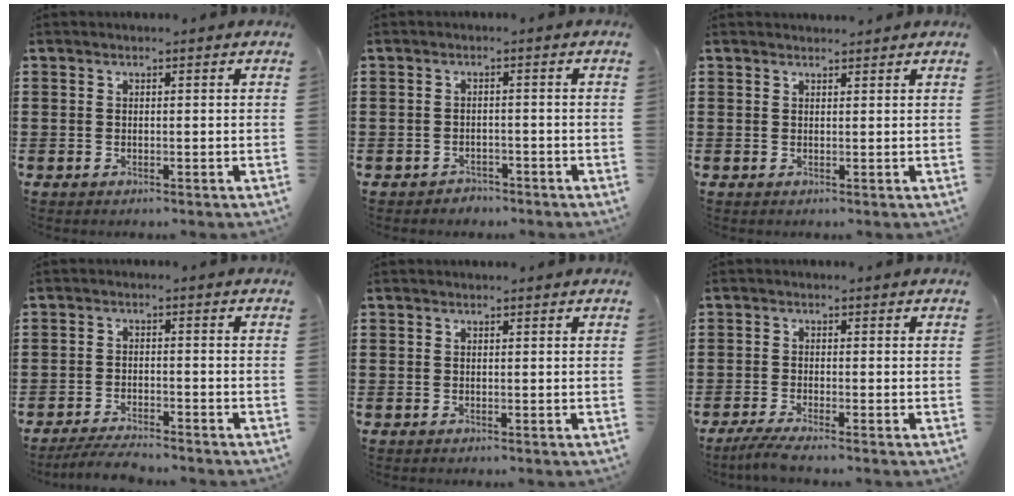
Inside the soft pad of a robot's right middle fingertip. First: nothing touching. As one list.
[{"total": 1.5, "force": [-1.5, 0.4, -0.1], "torque": [-0.005, 0.003, -0.034]}, {"total": 1.1, "force": [1.1, 0.1, 0.0], "torque": [0.004, -0.006, 0.020]}, {"total": 3.5, "force": [-3.3, 0.2, 1.2], "torque": [-0.026, -0.003, -0.068]}, {"total": 0.0}, {"total": 2.3, "force": [-1.8, -0.1, 1.5], "torque": [-0.038, -0.006, -0.038]}]